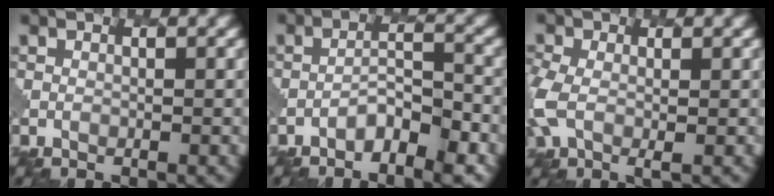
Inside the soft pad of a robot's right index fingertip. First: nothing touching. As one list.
[{"total": 3.4, "force": [-2.4, 0.9, 2.2], "torque": [-0.038, 0.008, -0.047]}, {"total": 4.1, "force": [-0.4, 2.7, 3.1], "torque": [-0.086, -0.005, -0.015]}]